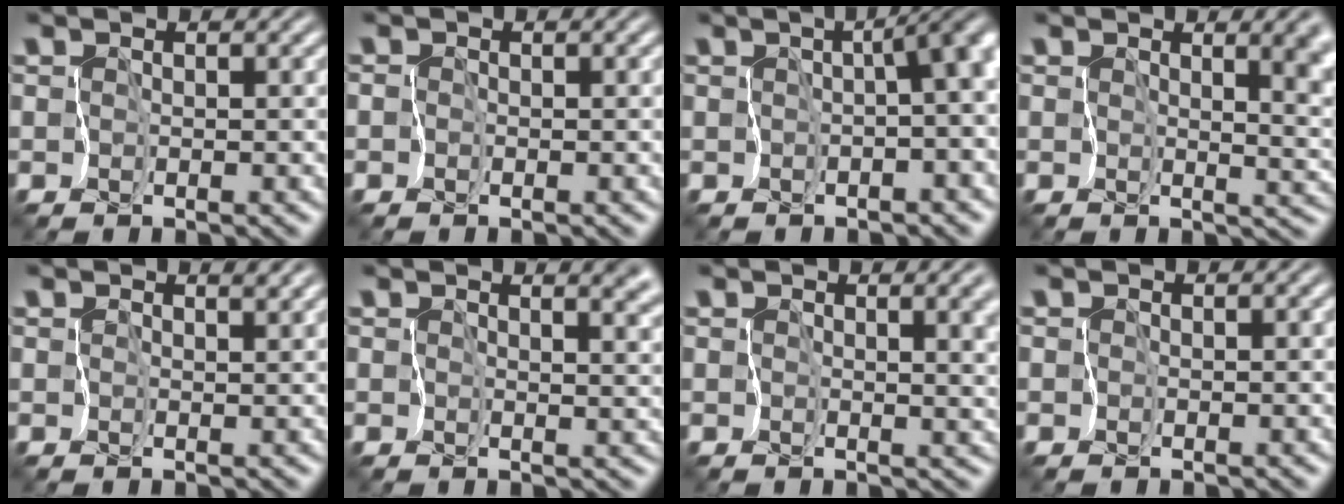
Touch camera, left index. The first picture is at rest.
{"total": 0.6, "force": [-0.3, 0.4, 0.3], "torque": [0.001, 0.002, -0.010]}
{"total": 5.1, "force": [-0.6, 1.7, 4.7], "torque": [-0.066, 0.008, -0.016]}
{"total": 6.2, "force": [1.6, 3.2, 5.1], "torque": [-0.050, -0.017, 0.034]}
{"total": 1.3, "force": [0.7, 0.5, 0.9], "torque": [-0.006, 0.006, 0.011]}
{"total": 4.1, "force": [2.1, 2.0, 2.9], "torque": [-0.028, -0.001, 0.027]}
{"total": 4.7, "force": [0.9, 2.4, 3.9], "torque": [-0.037, -0.011, 0.024]}
{"total": 0.0}